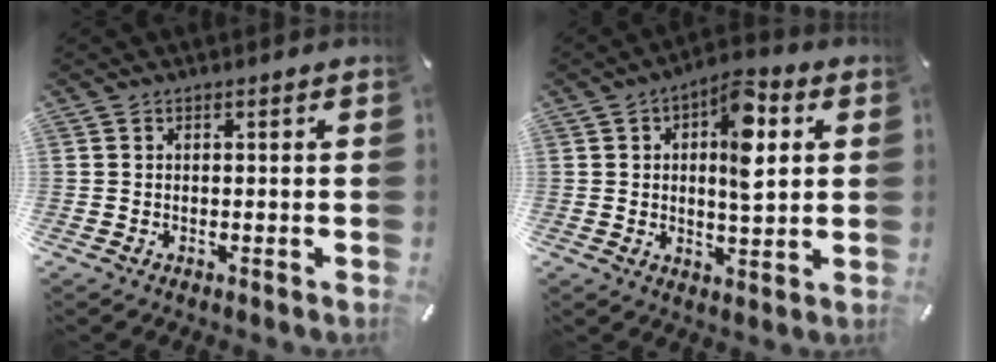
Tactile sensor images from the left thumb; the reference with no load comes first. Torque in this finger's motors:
{"motor_torque": [0.59, 0.61, 0.54, 0.32, 0.07]}